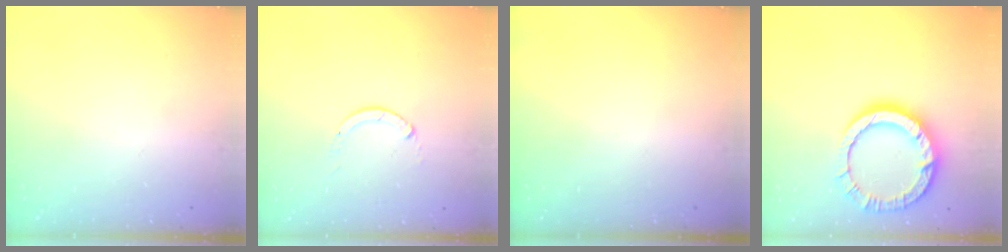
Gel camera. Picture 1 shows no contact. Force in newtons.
{"total": 0.0}
{"total": 0.0}
{"total": 15.0, "press": 14.9, "slide": 1.9}